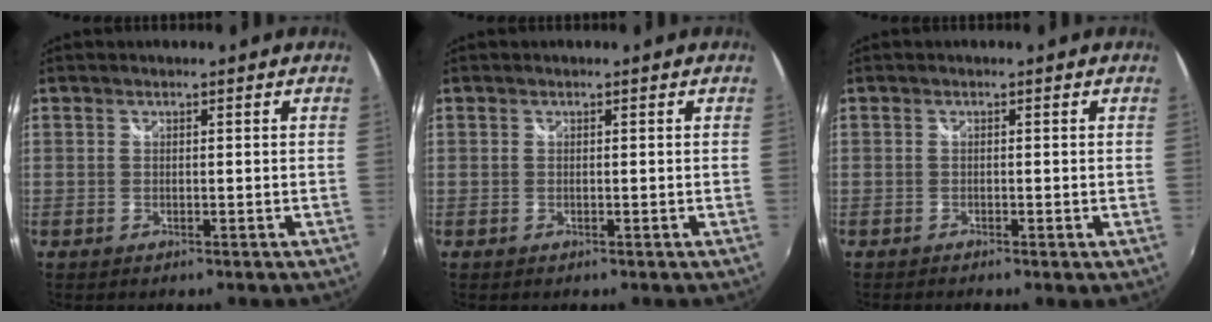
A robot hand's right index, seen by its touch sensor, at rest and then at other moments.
{"total": 0.0}
{"total": 0.6, "force": [-0.3, 0.1, 0.5], "torque": [-0.009, -0.001, -0.009]}